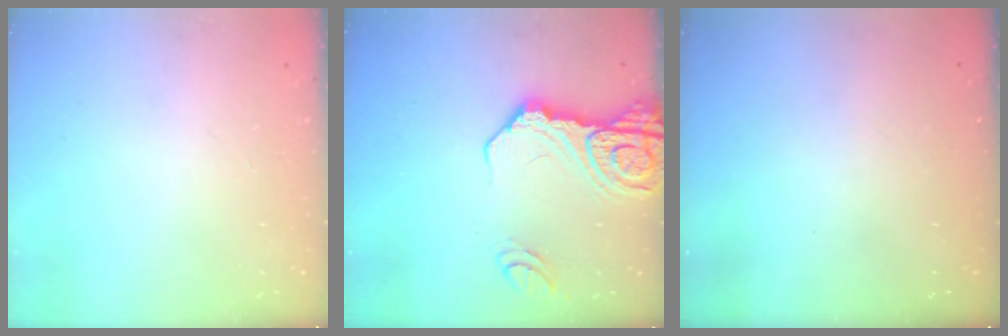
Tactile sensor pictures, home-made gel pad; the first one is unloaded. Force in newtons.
{"total": 16.1, "press": 16.0, "slide": 1.8}
{"total": 0.0}